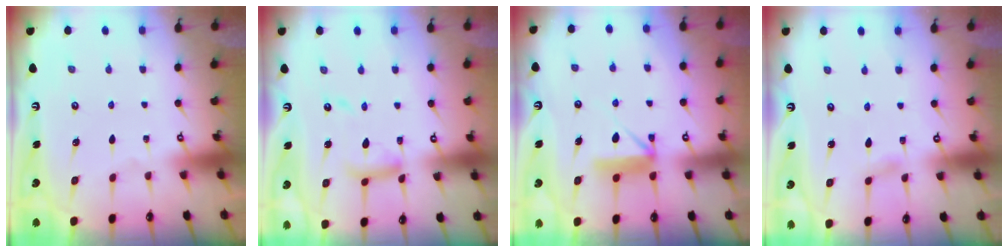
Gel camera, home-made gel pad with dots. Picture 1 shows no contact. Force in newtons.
{"total": 12.1, "press": 12.1, "slide": 1.1}
{"total": 8.3, "press": 8.3, "slide": 0.5}
{"total": 3.7, "press": 3.6, "slide": 0.4}